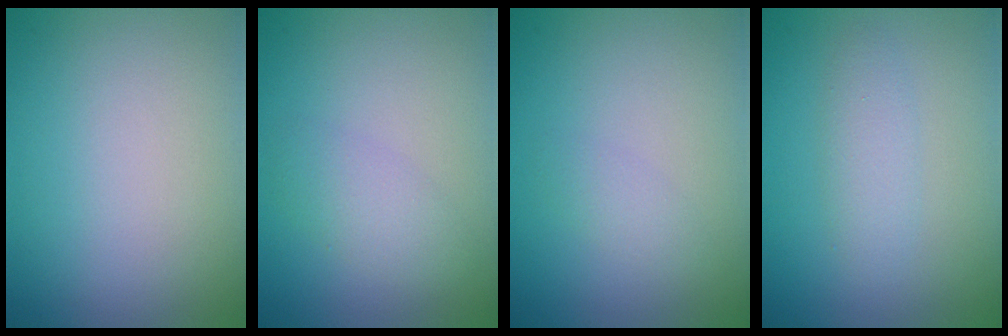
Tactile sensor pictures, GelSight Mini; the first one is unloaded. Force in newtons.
{"total": 2.4, "press": 2.4, "slide": 0.1}
{"total": 1.1, "press": 1.1, "slide": 0.0}
{"total": 1.9, "press": 1.9, "slide": 0.1}